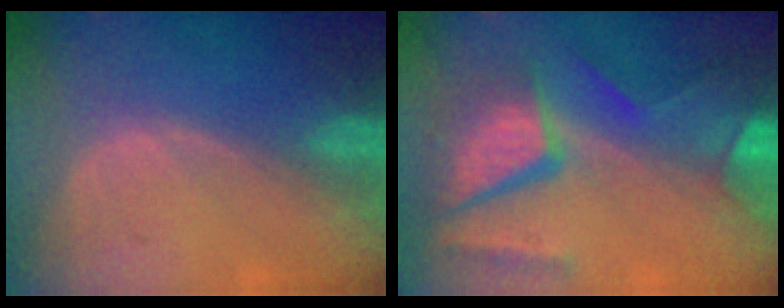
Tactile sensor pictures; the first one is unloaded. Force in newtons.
{"total": 11.8, "press": 9.8, "slide": 6.6}